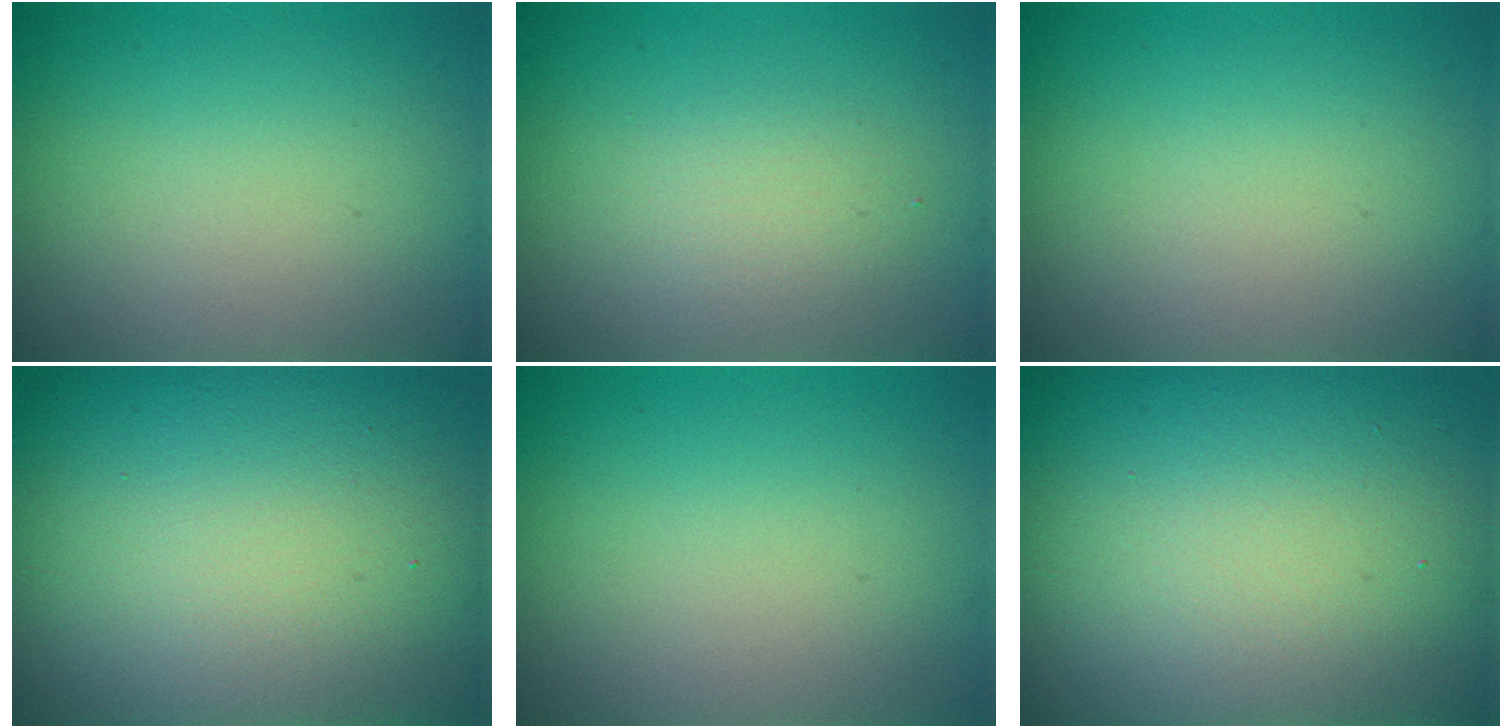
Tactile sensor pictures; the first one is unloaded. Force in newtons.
{"total": 1.9, "press": 1.9, "slide": 0.1}
{"total": 0.0}
{"total": 23.4, "press": 23.3, "slide": 1.2}
{"total": 0.0}
{"total": 24.5, "press": 24.4, "slide": 1.3}